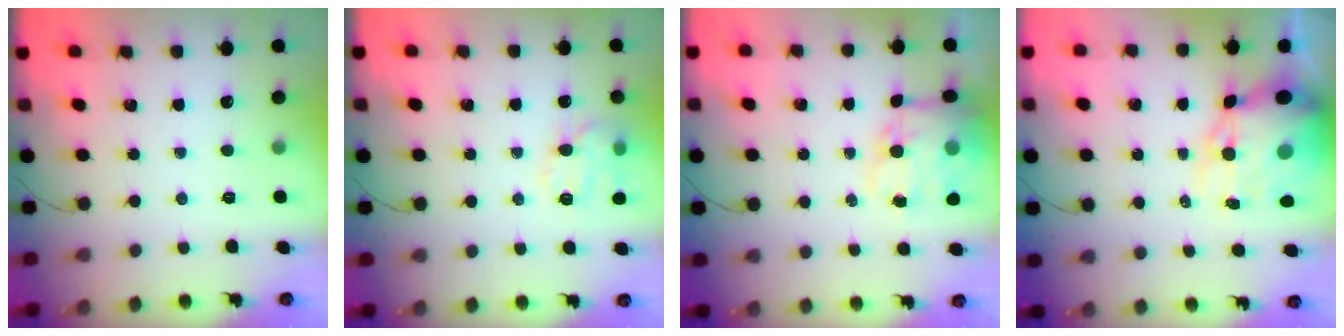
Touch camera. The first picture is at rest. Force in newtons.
{"total": 11.5, "press": 11.4, "slide": 1.4}
{"total": 14.0, "press": 13.6, "slide": 3.5}
{"total": 15.6, "press": 15.1, "slide": 3.9}